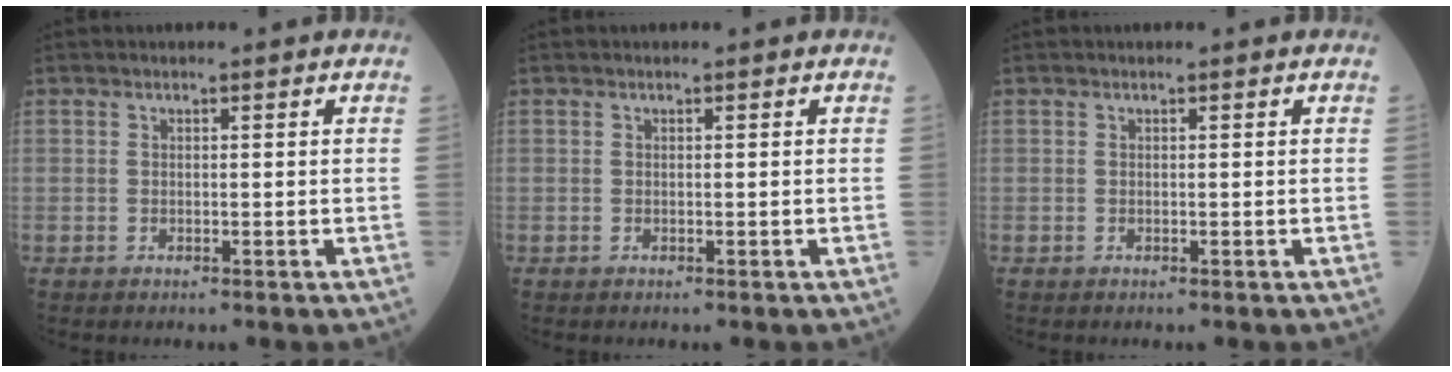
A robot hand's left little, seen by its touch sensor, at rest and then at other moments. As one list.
[{"total": 0.0}, {"total": 0.0}]